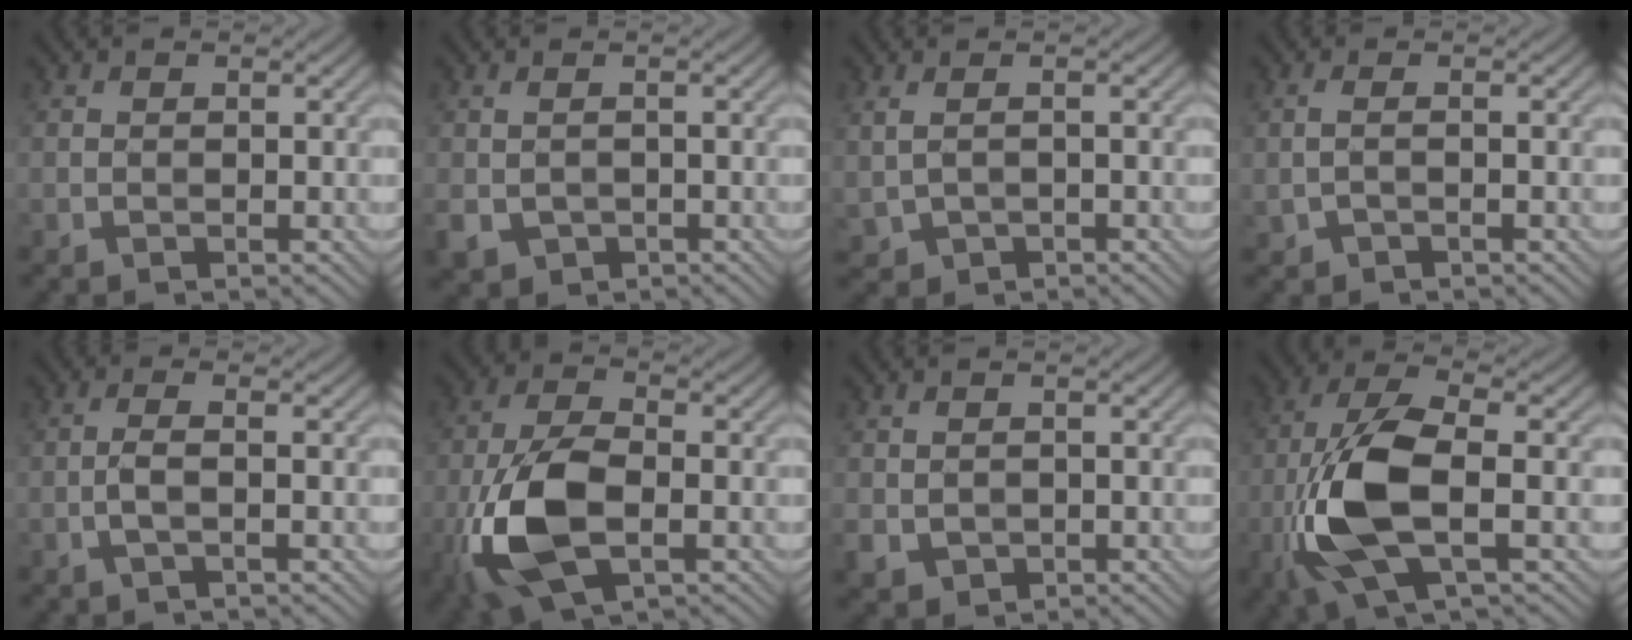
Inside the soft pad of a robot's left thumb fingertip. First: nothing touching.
{"total": 2.7, "force": [-0.8, 2.0, 1.7], "torque": [-0.053, -0.009, -0.014]}
{"total": 2.1, "force": [0.1, 1.4, 1.6], "torque": [-0.046, -0.003, 0.010]}
{"total": 1.3, "force": [-0.3, 0.4, 1.1], "torque": [-0.033, 0.003, -0.006]}
{"total": 2.1, "force": [-0.7, 0.2, 1.9], "torque": [-0.047, 0.007, -0.017]}
{"total": 12.8, "force": [-4.2, 6.4, 10.3], "torque": [-0.251, -0.017, -0.086]}
{"total": 2.3, "force": [-0.2, 1.9, 1.2], "torque": [-0.039, -0.005, -0.001]}
{"total": 11.7, "force": [-3.0, 4.5, 10.3], "torque": [-0.238, -0.002, -0.061]}